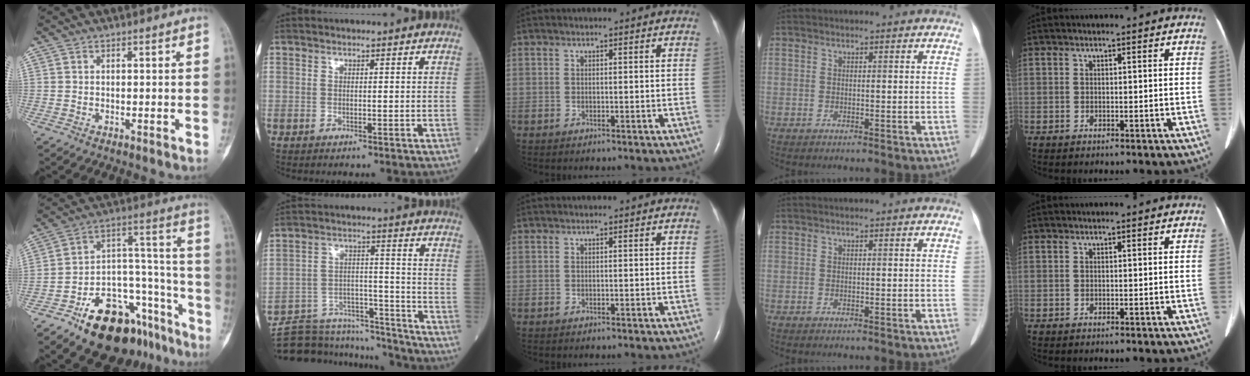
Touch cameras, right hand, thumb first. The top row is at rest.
{"thumb": {"total": 23.2, "force": [-14.1, 12.1, 13.9], "torque": [-0.149, 0.111, -0.215]}, "index": {"total": 15.8, "force": [-15.0, 4.1, 2.7], "torque": [-0.045, 0.041, -0.228]}}